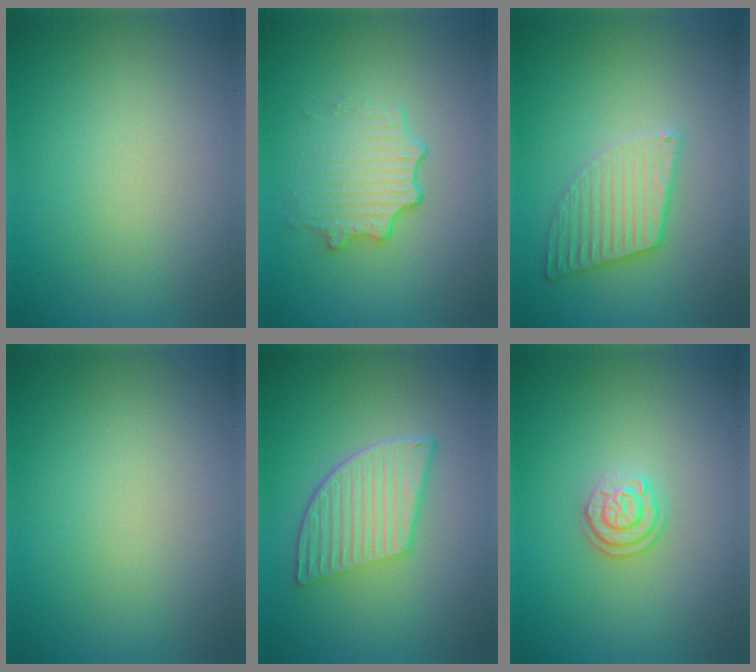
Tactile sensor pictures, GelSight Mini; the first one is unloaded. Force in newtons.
{"total": 3.2, "press": 2.7, "slide": 1.8}
{"total": 3.2, "press": 3.0, "slide": 0.9}
{"total": 0.0}
{"total": 5.6, "press": 4.2, "slide": 3.7}
{"total": 2.3, "press": 1.9, "slide": 1.2}